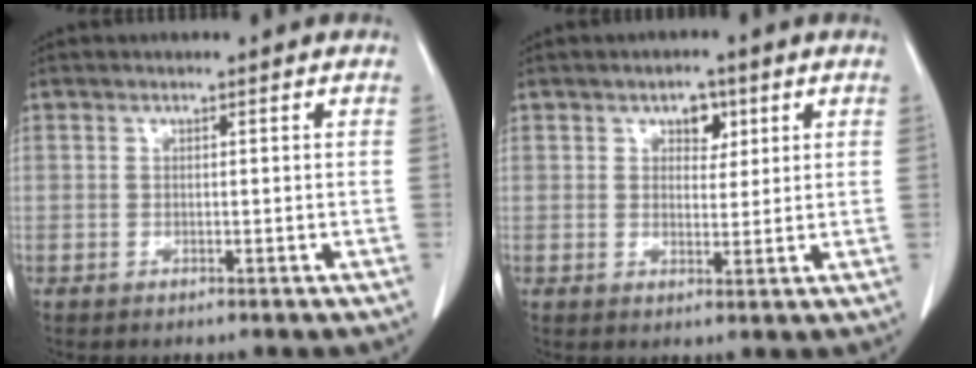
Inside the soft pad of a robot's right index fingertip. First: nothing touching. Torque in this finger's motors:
{"motor_torque": [0.13, 0.12, 0.02, 0.02]}